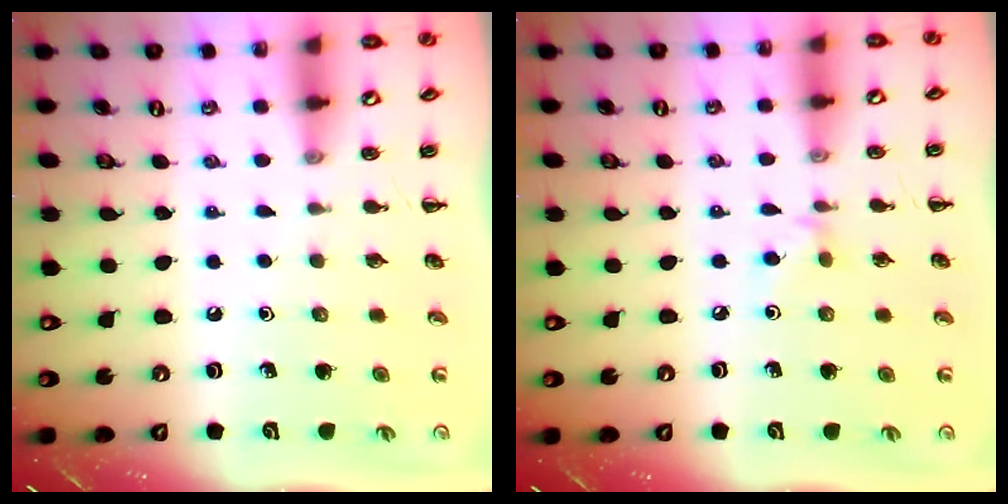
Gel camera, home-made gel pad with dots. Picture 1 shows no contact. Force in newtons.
{"total": 3.8, "press": 3.6, "slide": 1.2}